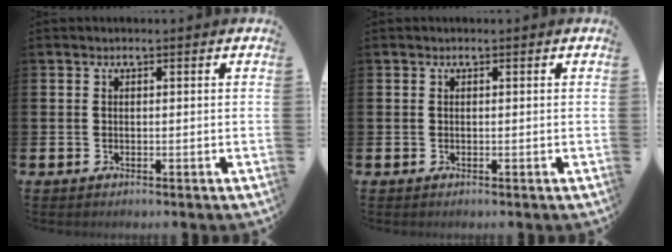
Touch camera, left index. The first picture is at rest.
{"total": 0.0}